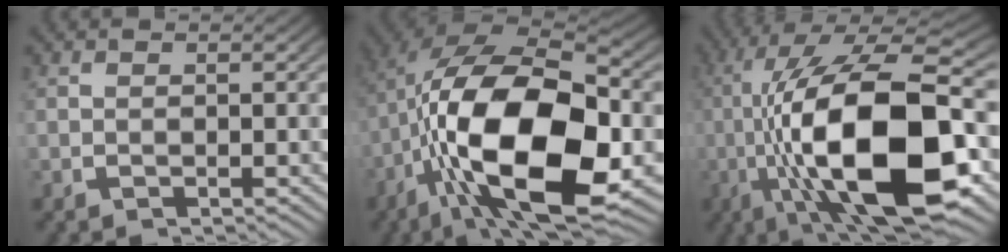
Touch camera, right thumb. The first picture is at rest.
{"total": 20.1, "force": [-2.6, 11.0, 16.6], "torque": [-0.319, -0.065, -0.015]}
{"total": 20.8, "force": [-2.3, 9.3, 18.4], "torque": [-0.348, -0.047, -0.009]}